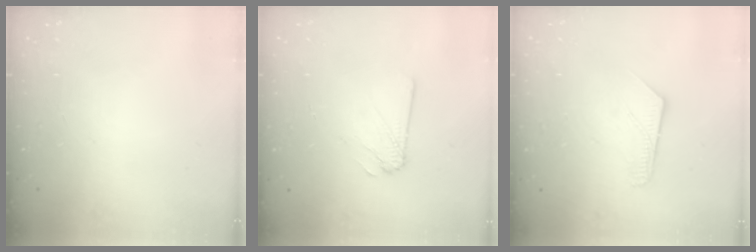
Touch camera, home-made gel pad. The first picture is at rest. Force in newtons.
{"total": 2.2, "press": 2.2, "slide": 0.1}
{"total": 7.2, "press": 7.2, "slide": 0.9}